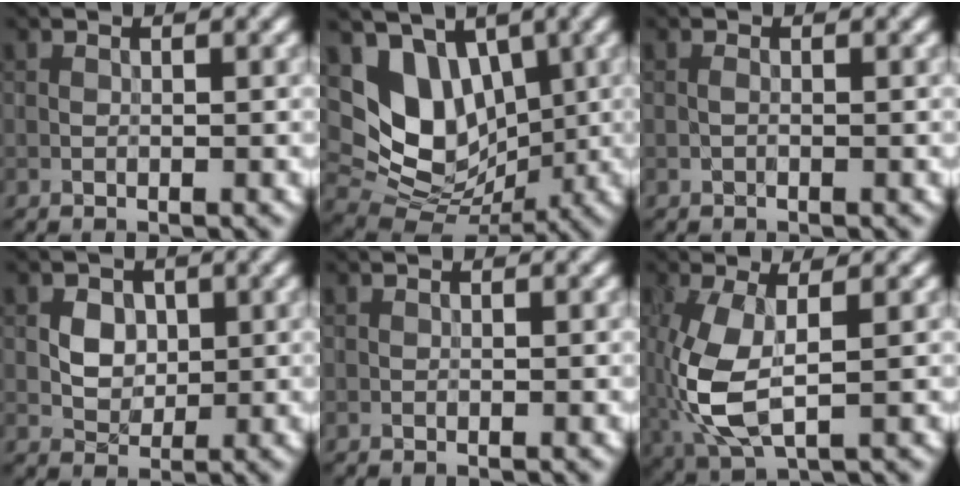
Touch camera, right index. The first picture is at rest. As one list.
[{"total": 7.3, "force": [2.0, 5.6, 4.1], "torque": [-0.075, -0.017, 0.037]}, {"total": 0.0}, {"total": 2.5, "force": [0.9, 2.0, 1.1], "torque": [-0.020, 0.006, 0.015]}, {"total": 0.0}, {"total": 5.9, "force": [-0.6, 2.6, 5.2], "torque": [-0.142, -0.007, -0.005]}]